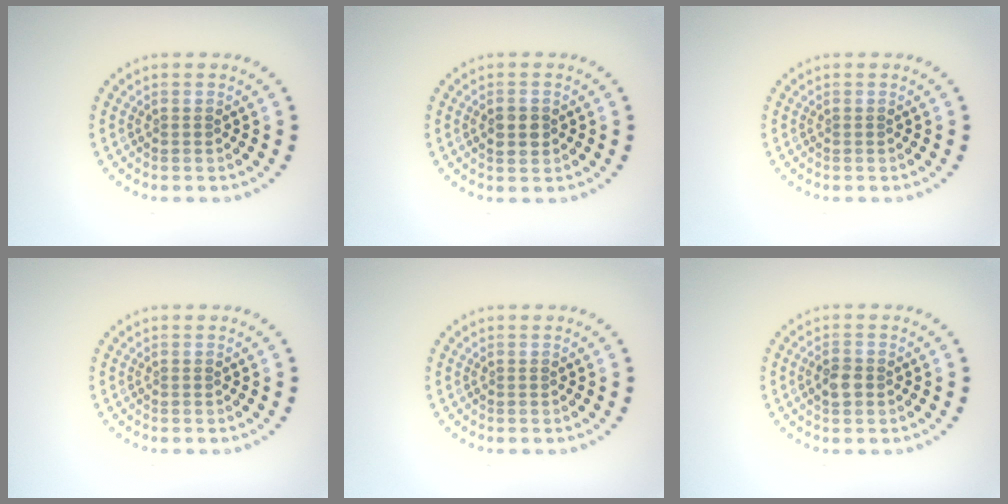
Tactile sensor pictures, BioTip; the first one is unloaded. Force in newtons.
{"total": 2.4, "press": 2.4, "slide": 0.0}
{"total": 0.0}
{"total": 0.0}
{"total": 0.0}
{"total": 1.7, "press": 1.7, "slide": 0.2}